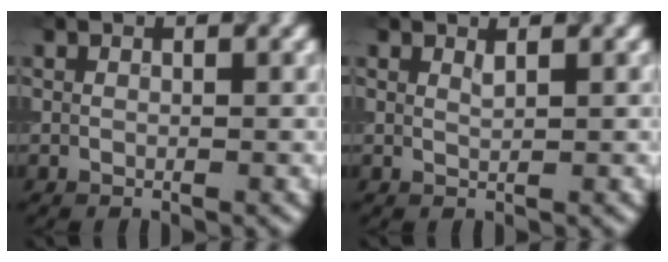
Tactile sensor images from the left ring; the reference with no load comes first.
{"total": 0.6, "force": [0.5, 0.1, 0.4], "torque": [-0.005, -0.002, 0.010]}